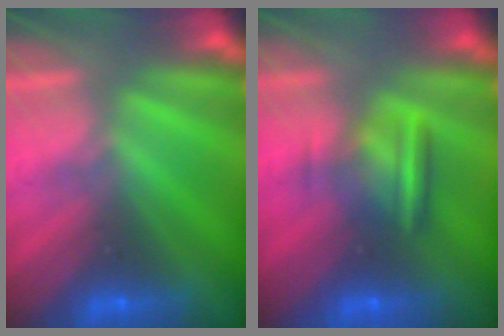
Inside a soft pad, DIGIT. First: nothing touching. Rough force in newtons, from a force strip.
{"total": 8.4}